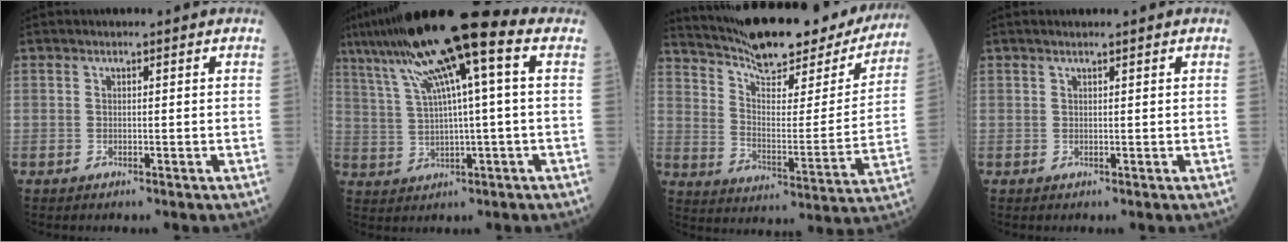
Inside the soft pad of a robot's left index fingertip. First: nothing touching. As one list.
[{"total": 14.3, "force": [6.7, 0.4, 12.6], "torque": [-0.226, 0.036, 0.115]}, {"total": 25.4, "force": [22.1, 6.0, 11.0], "torque": [-0.174, -0.022, 0.301]}, {"total": 1.0, "force": [0.8, -0.2, 0.5], "torque": [-0.009, 0.005, 0.017]}]